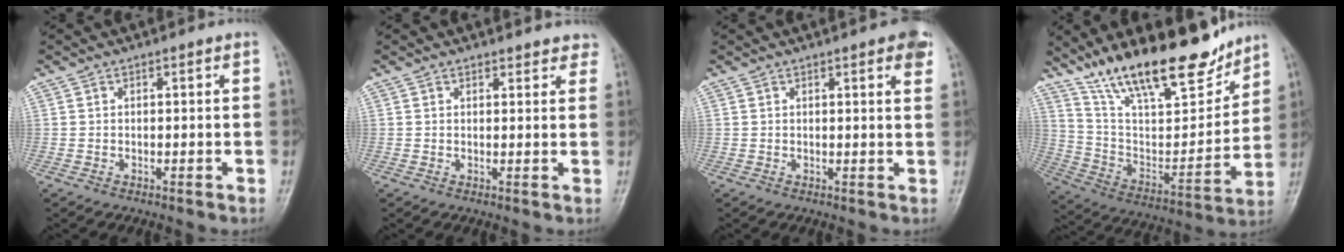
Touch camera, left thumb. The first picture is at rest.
{"total": 3.9, "force": [3.5, 1.5, 0.5], "torque": [0.029, -0.014, 0.026]}
{"total": 4.6, "force": [2.6, 1.1, 3.7], "torque": [-0.031, -0.003, 0.025]}
{"total": 23.3, "force": [17.5, 7.2, 13.6], "torque": [-0.185, -0.079, 0.304]}